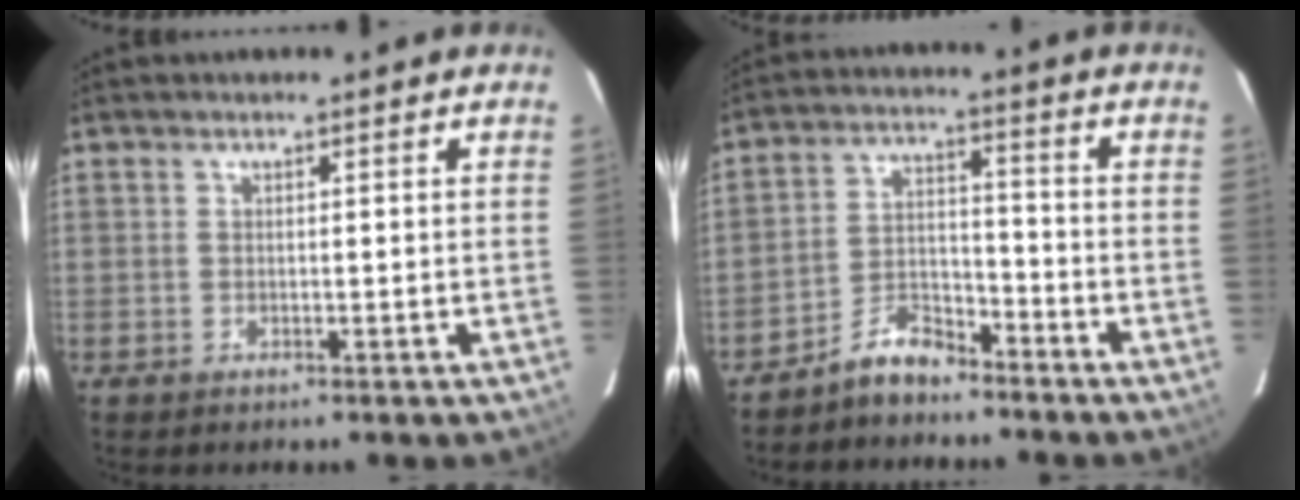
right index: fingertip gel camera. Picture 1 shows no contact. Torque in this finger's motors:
{"motor_torque": [0.04, -0.26, -0.45, -0.12]}